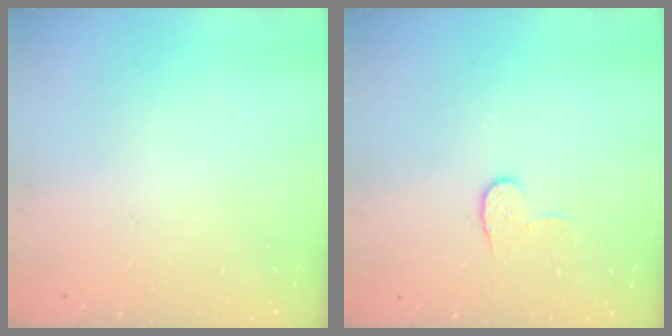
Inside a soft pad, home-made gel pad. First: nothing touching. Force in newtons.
{"total": 6.3, "press": 6.3, "slide": 0.4}